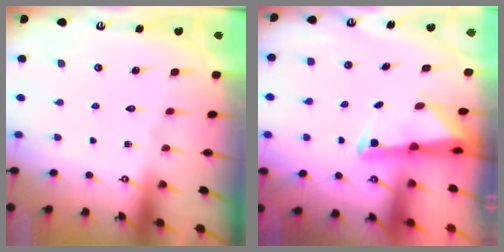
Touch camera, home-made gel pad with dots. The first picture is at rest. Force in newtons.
{"total": 2.4, "press": 2.3, "slide": 0.4}